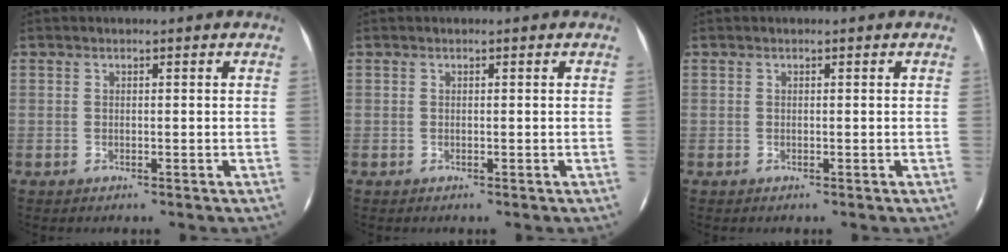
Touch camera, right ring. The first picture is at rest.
{"total": 0.0}
{"total": 0.0}